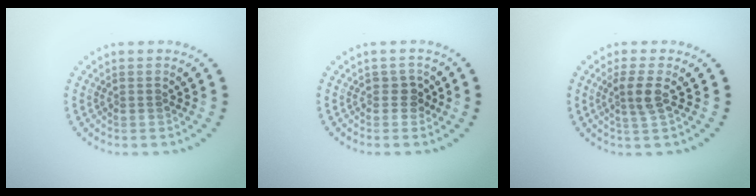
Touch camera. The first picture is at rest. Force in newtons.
{"total": 1.2, "press": 1.1, "slide": 0.5}
{"total": 2.2, "press": 1.9, "slide": 1.2}